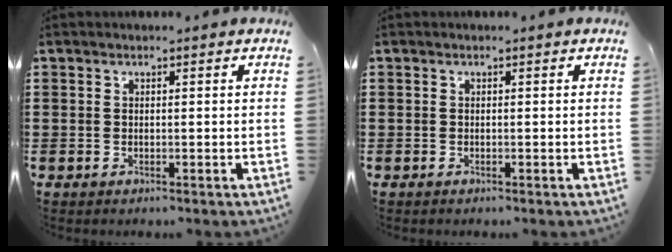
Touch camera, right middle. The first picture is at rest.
{"total": 0.0}